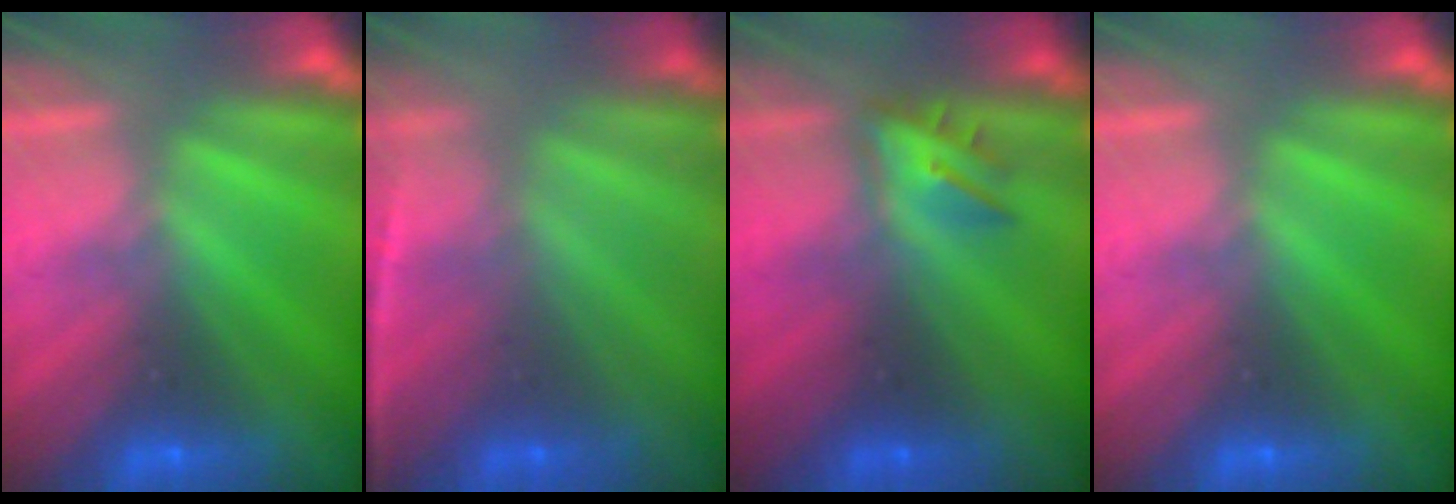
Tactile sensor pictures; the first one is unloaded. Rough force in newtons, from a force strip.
{"total": 1.6}
{"total": 4.8}
{"total": 0.0}